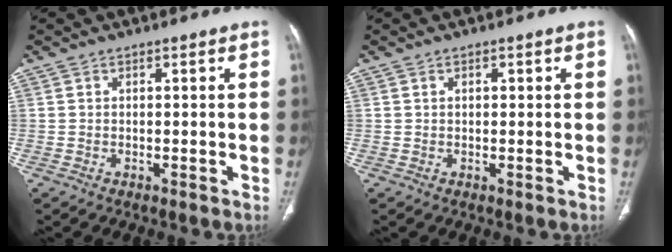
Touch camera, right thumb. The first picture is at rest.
{"total": 0.8, "force": [0.3, 0.5, 0.6], "torque": [-0.010, 0.000, 0.005]}